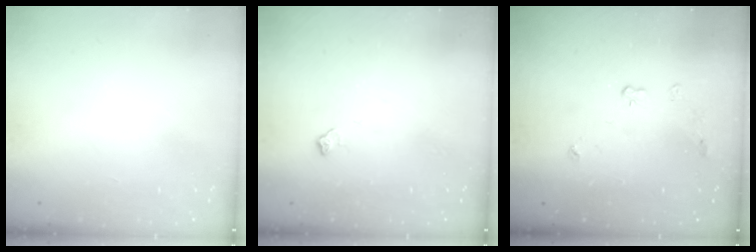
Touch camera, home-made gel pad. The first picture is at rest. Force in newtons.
{"total": 4.8, "press": 4.8, "slide": 0.6}
{"total": 4.2, "press": 4.1, "slide": 0.4}